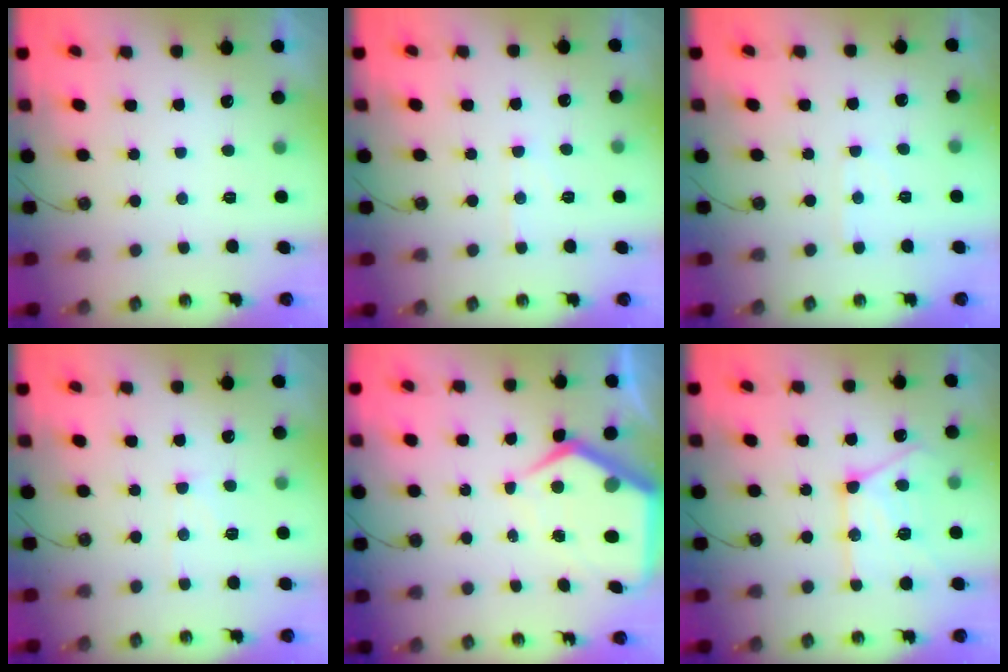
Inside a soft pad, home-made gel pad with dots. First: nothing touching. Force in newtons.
{"total": 5.2, "press": 5.1, "slide": 0.8}
{"total": 3.3, "press": 3.3, "slide": 0.5}
{"total": 7.9, "press": 7.9, "slide": 0.6}
{"total": 10.3, "press": 10.2, "slide": 1.0}
{"total": 16.4, "press": 16.3, "slide": 1.4}